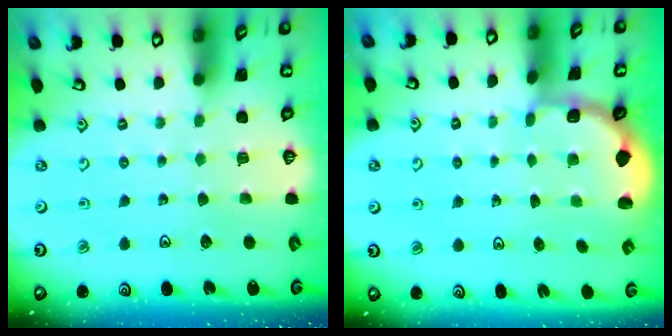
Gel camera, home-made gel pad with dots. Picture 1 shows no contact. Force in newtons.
{"total": 1.8, "press": 1.6, "slide": 0.7}